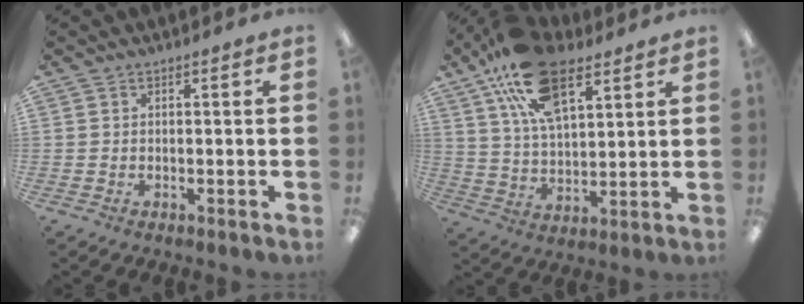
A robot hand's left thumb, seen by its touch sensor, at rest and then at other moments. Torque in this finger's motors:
{"motor_torque": [0.47, 0.64, 1.78, -1.01, 0.54]}